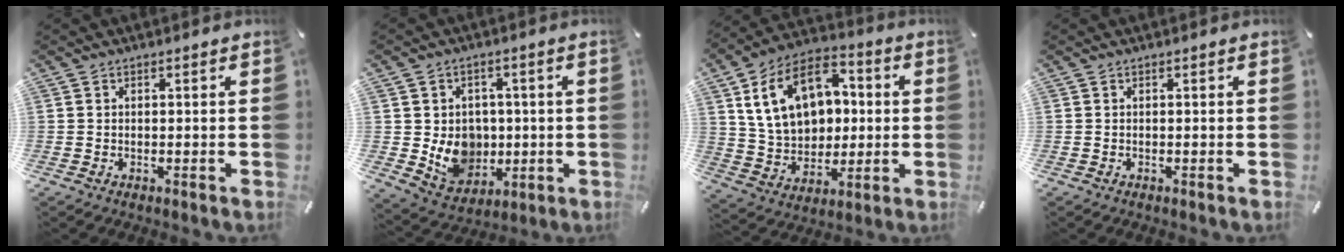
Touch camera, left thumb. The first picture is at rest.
{"total": 8.2, "force": [-0.3, 7.7, 2.7], "torque": [-0.052, -0.001, 0.005]}
{"total": 17.6, "force": [4.4, 13.6, 10.3], "torque": [-0.197, -0.005, 0.086]}
{"total": 0.0}